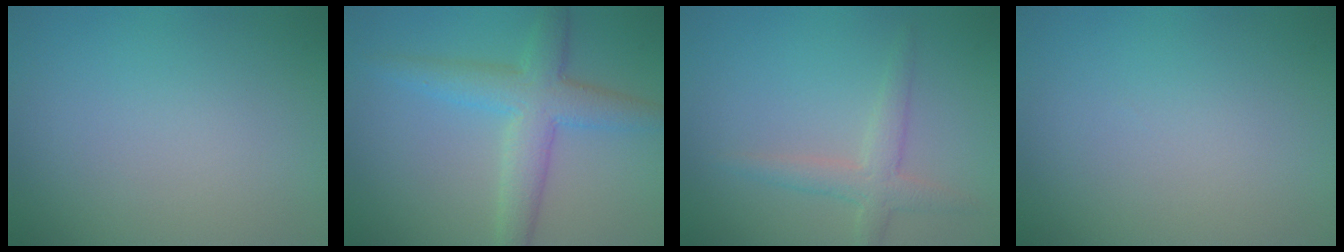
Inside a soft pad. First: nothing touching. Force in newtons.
{"total": 5.1, "press": 5.1, "slide": 0.1}
{"total": 2.6, "press": 2.6, "slide": 0.1}
{"total": 0.0}